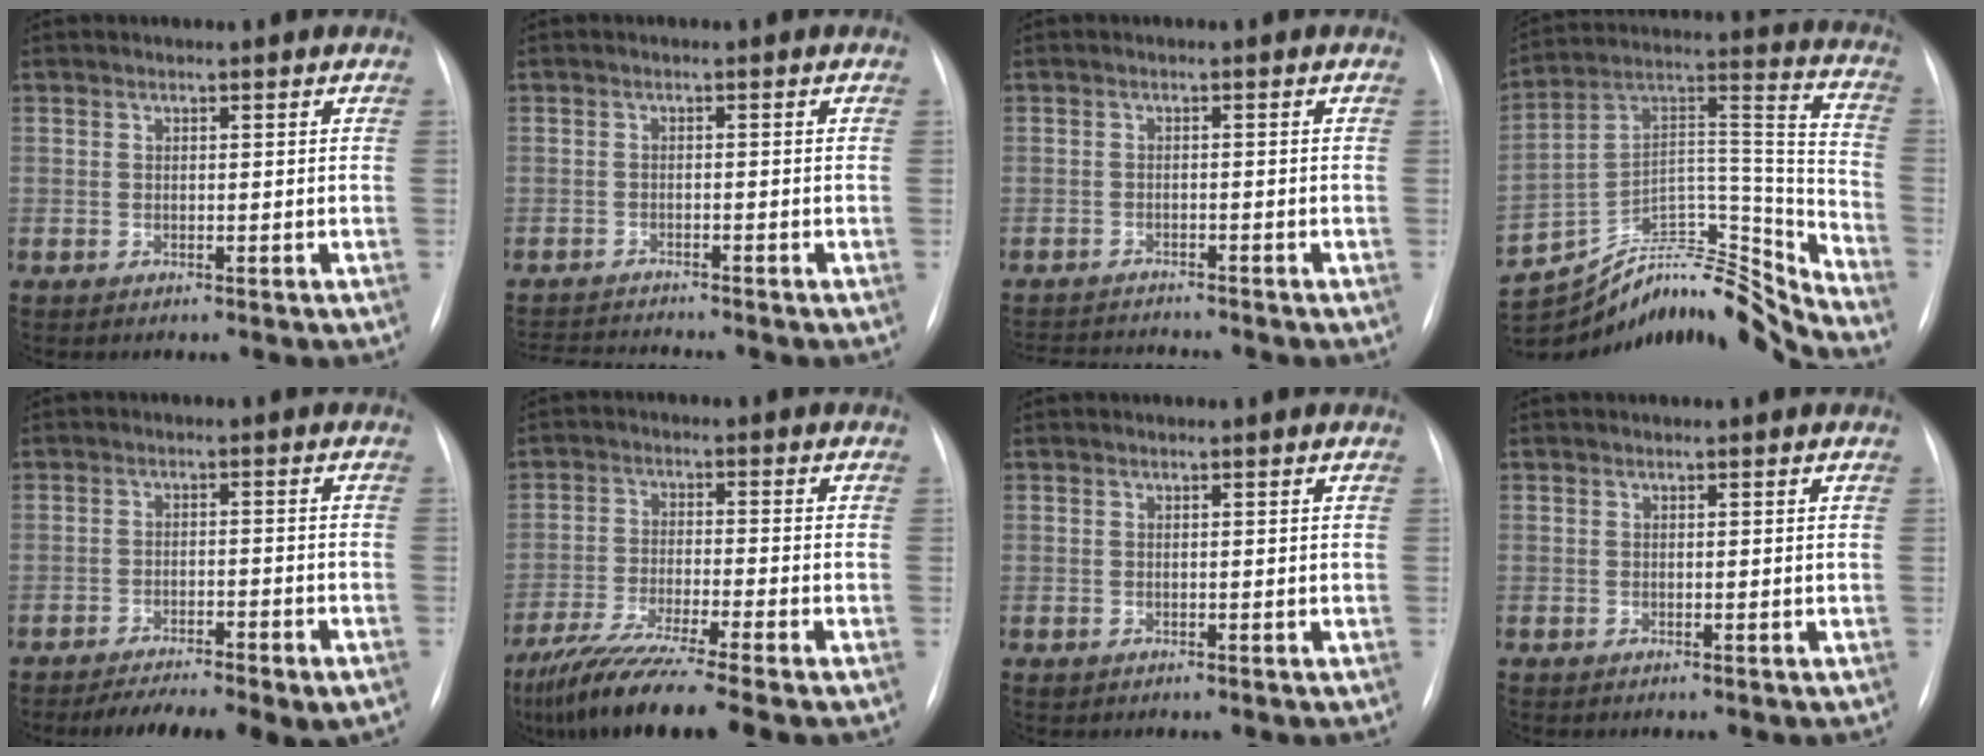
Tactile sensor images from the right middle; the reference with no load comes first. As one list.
[{"total": 4.6, "force": [-4.5, -1.0, 0.5], "torque": [-0.010, -0.014, -0.077]}, {"total": 5.6, "force": [-5.5, -0.3, 0.8], "torque": [-0.012, -0.008, -0.088]}, {"total": 22.3, "force": [-21.8, 0.2, 5.1], "torque": [-0.089, 0.054, -0.354]}, {"total": 12.6, "force": [-9.7, 2.7, 7.7], "torque": [-0.102, -0.003, -0.141]}, {"total": 12.7, "force": [-9.9, -0.6, 7.9], "torque": [-0.143, -0.043, -0.167]}, {"total": 0.0}, {"total": 0.0}]